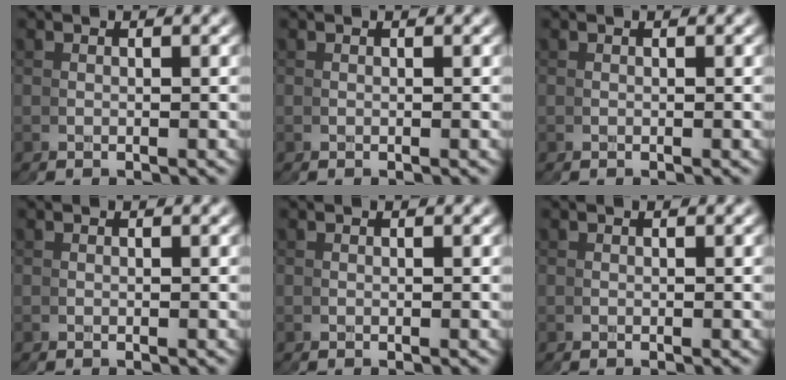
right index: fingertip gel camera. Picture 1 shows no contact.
{"total": 0.0}
{"total": 0.0}
{"total": 0.0}
{"total": 0.0}
{"total": 0.0}